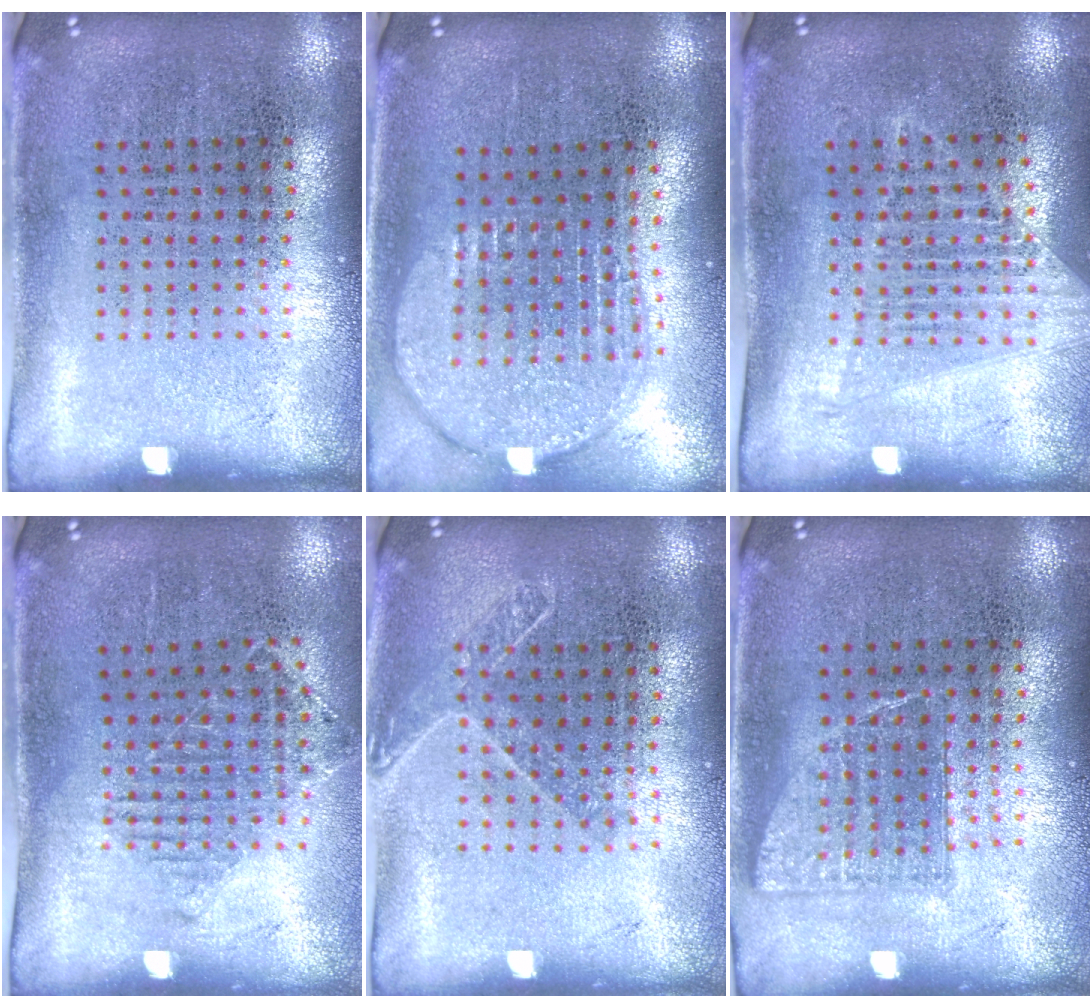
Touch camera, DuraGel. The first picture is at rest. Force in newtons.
{"total": 2.0, "press": 1.7, "slide": 1.1}
{"total": 1.4, "press": 1.2, "slide": 0.6}
{"total": 1.2, "press": 1.1, "slide": 0.4}
{"total": 1.3, "press": 1.1, "slide": 0.7}
{"total": 0.8, "press": 0.7, "slide": 0.3}